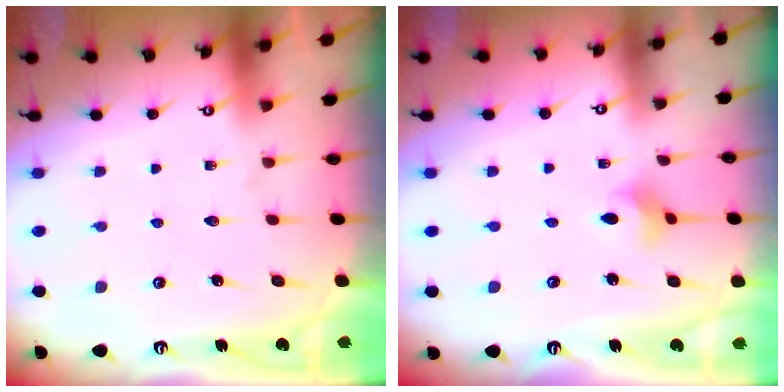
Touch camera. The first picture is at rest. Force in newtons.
{"total": 2.9, "press": 2.8, "slide": 0.6}